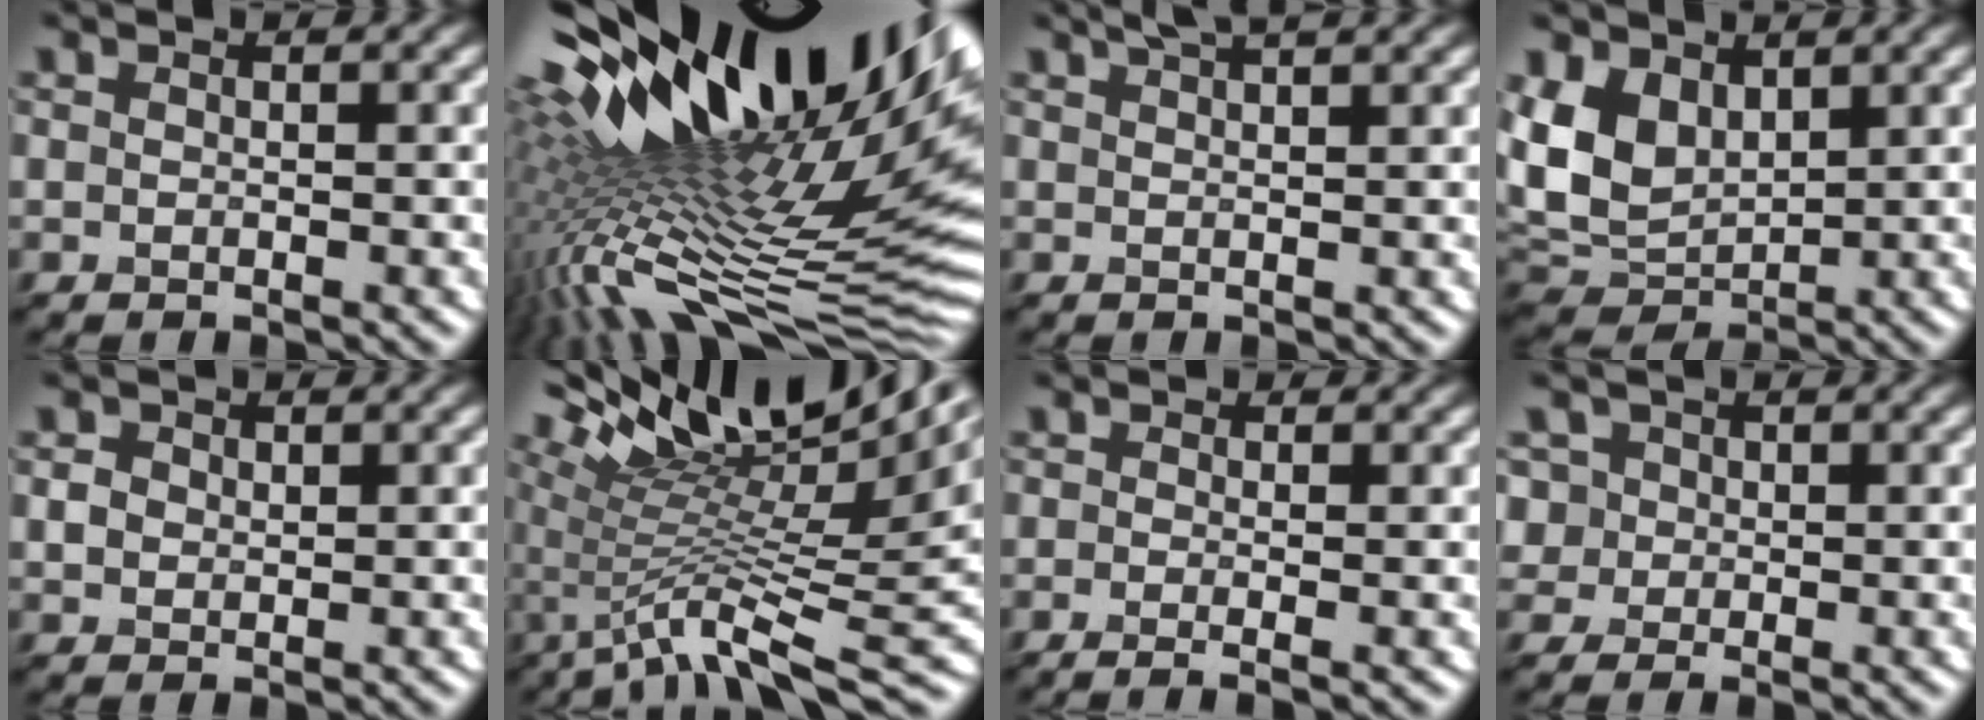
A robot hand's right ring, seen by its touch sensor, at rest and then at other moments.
{"total": 20.2, "force": [6.0, 7.2, 17.9], "torque": [-0.273, -0.007, 0.119]}
{"total": 3.3, "force": [2.4, 0.8, 2.1], "torque": [-0.008, 0.012, 0.019]}
{"total": 6.6, "force": [1.9, 4.7, 4.3], "torque": [-0.105, -0.007, 0.037]}
{"total": 1.4, "force": [0.5, 1.2, 0.5], "torque": [-0.011, 0.000, 0.008]}
{"total": 13.0, "force": [4.7, 4.0, 11.5], "torque": [-0.201, 0.018, 0.092]}
{"total": 2.5, "force": [-0.1, 1.2, 2.2], "torque": [-0.034, -0.004, -0.016]}
{"total": 4.1, "force": [1.7, 3.4, 1.7], "torque": [-0.039, 0.013, 0.012]}